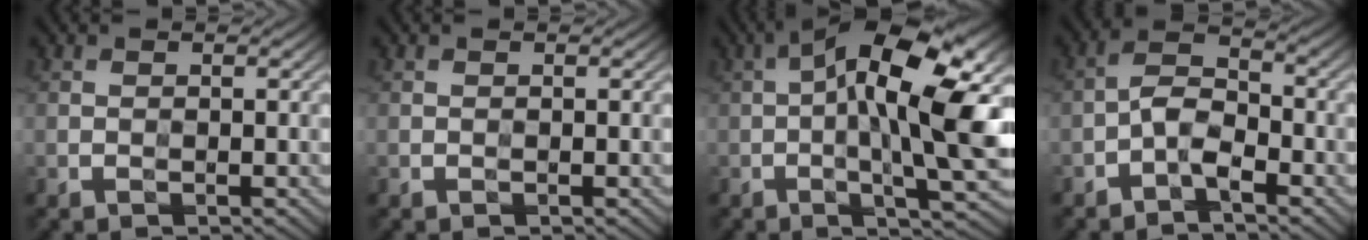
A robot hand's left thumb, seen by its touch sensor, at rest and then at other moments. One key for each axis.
{"total": 0.0}
{"total": 15.9, "fx": 0.6, "fy": 5.1, "fz": 15.0, "tx": -0.245, "ty": 0.029, "tz": 0.002}
{"total": 4.4, "fx": -2.4, "fy": 1.8, "fz": 3.2, "tx": -0.058, "ty": 0.014, "tz": -0.056}